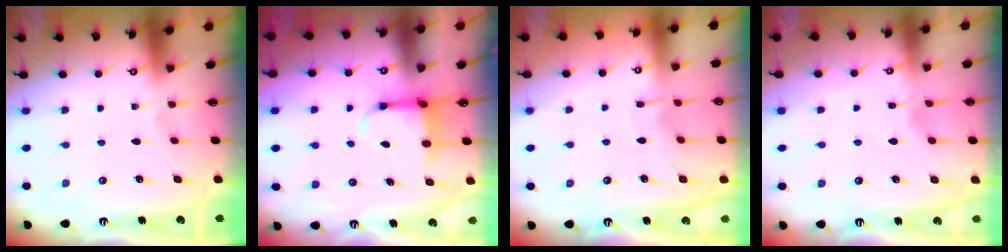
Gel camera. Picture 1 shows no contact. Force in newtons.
{"total": 3.9, "press": 3.8, "slide": 1.0}
{"total": 3.9, "press": 3.9, "slide": 0.1}
{"total": 2.9, "press": 2.9, "slide": 0.4}